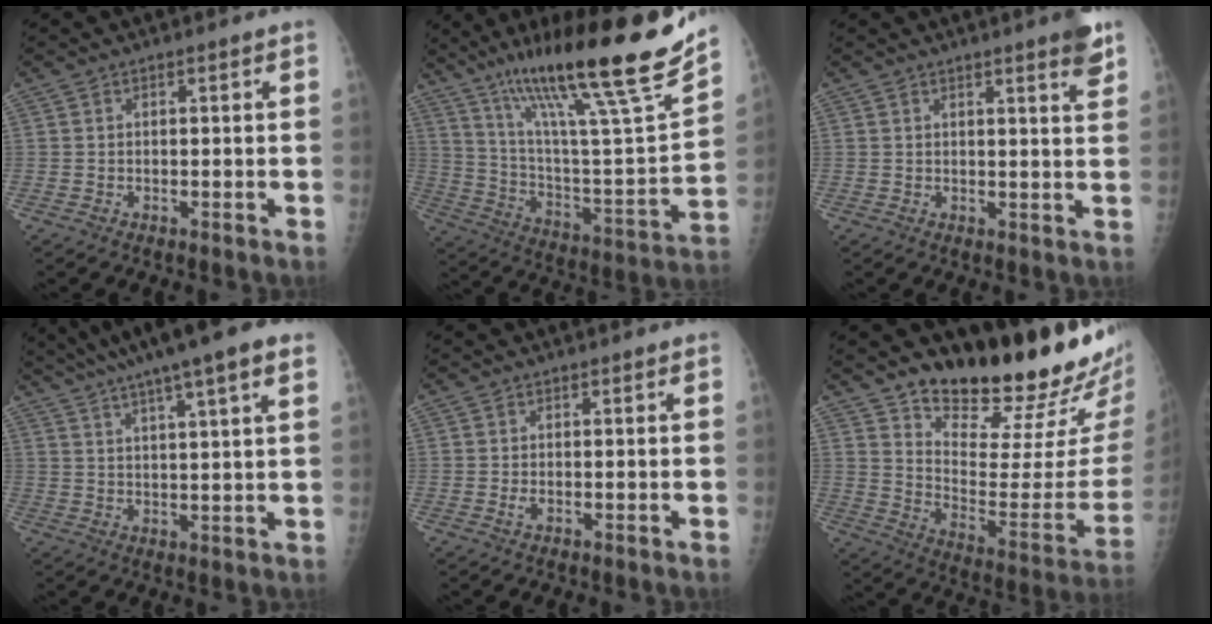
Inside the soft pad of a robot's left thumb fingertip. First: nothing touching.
{"total": 28.9, "force": [19.4, 3.2, 21.2], "torque": [-0.327, -0.058, 0.326]}
{"total": 4.3, "force": [2.9, 0.3, 3.1], "torque": [-0.034, -0.017, 0.035]}
{"total": 15.6, "force": [10.5, 2.5, 11.3], "torque": [-0.180, 0.008, 0.156]}
{"total": 0.8, "force": [0.0, 0.4, 0.6], "torque": [-0.017, -0.002, -0.001]}
{"total": 21.8, "force": [18.7, 5.4, 9.8], "torque": [-0.100, -0.152, 0.274]}